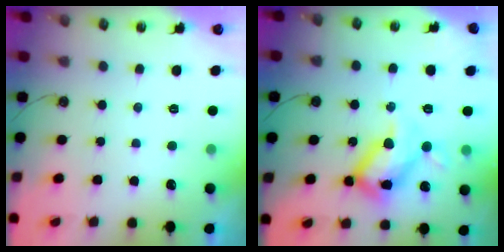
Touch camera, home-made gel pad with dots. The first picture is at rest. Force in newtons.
{"total": 22.8, "press": 22.6, "slide": 2.5}